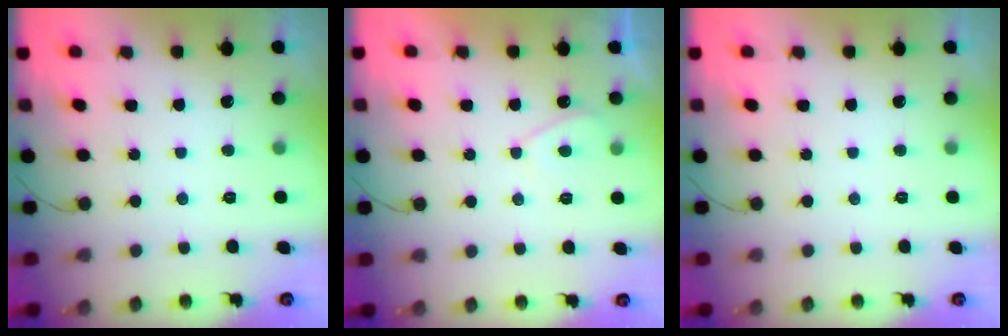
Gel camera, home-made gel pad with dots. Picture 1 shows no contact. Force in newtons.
{"total": 2.3, "press": 2.2, "slide": 0.5}
{"total": 0.0}